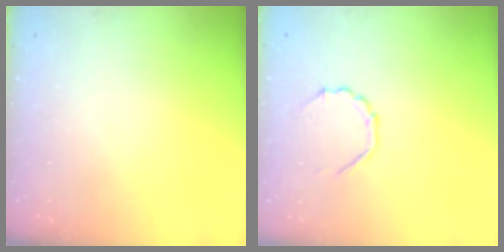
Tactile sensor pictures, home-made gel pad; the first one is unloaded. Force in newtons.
{"total": 4.6, "press": 4.3, "slide": 1.6}